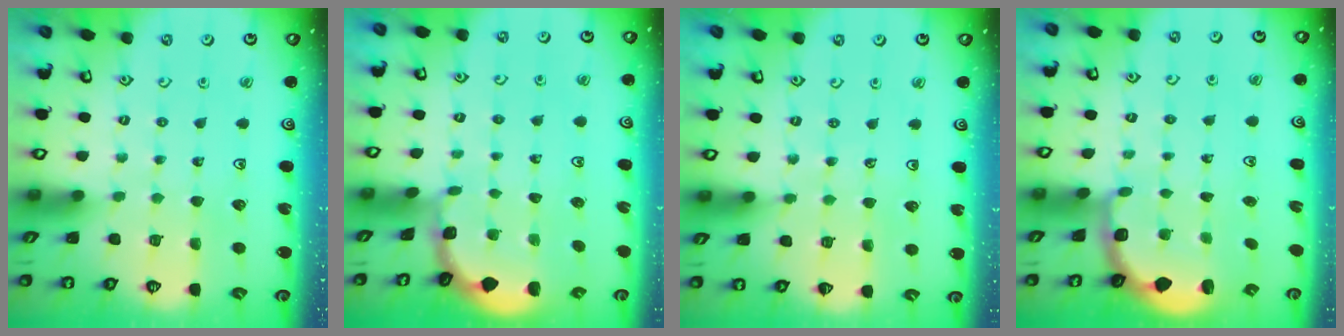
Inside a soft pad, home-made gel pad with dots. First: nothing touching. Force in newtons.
{"total": 0.8, "press": 0.8, "slide": 0.2}
{"total": 3.7, "press": 3.6, "slide": 0.7}
{"total": 2.3, "press": 2.1, "slide": 1.0}